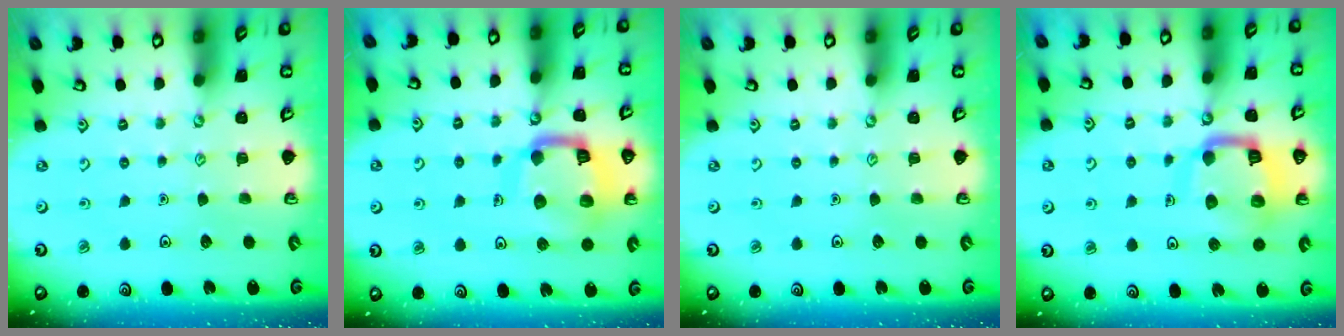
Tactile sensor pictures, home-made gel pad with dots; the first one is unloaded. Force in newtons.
{"total": 15.2, "press": 15.2, "slide": 1.5}
{"total": 0.0}
{"total": 13.2, "press": 13.1, "slide": 1.4}